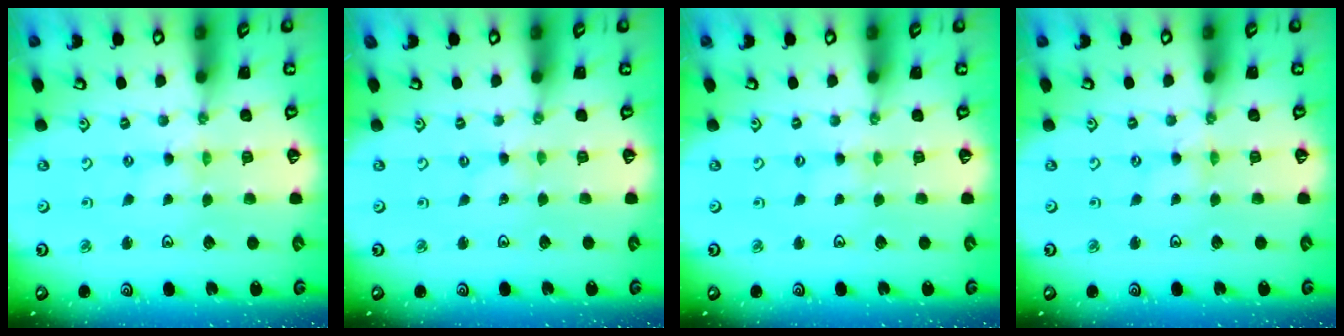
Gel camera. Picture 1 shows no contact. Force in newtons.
{"total": 0.0}
{"total": 1.5, "press": 1.5, "slide": 0.2}
{"total": 0.0}